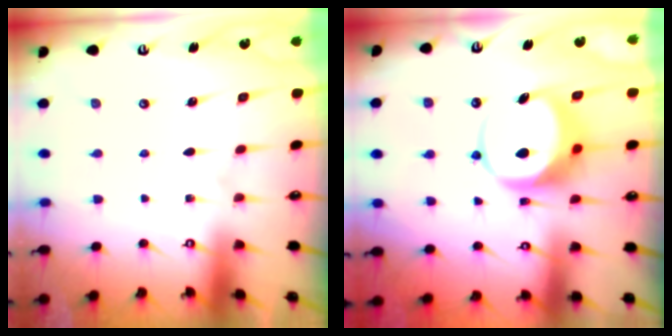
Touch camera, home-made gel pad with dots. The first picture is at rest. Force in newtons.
{"total": 9.7, "press": 9.6, "slide": 1.5}